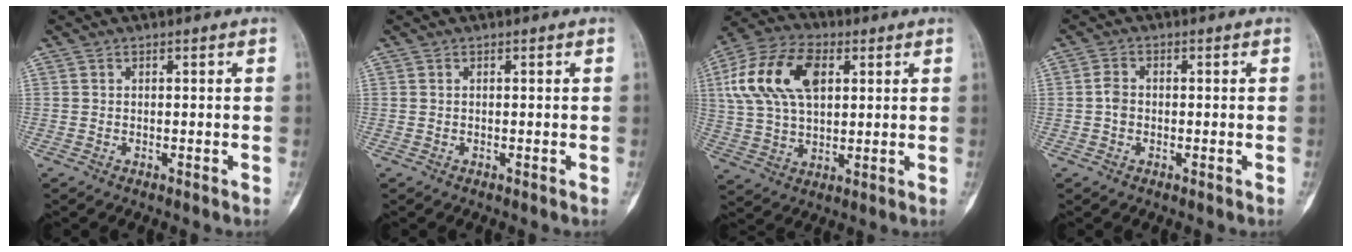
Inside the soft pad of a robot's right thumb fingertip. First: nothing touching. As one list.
[{"total": 0.0}, {"total": 16.7, "force": [4.8, 10.0, 12.4], "torque": [-0.233, 0.010, 0.085]}, {"total": 2.3, "force": [-0.4, 1.8, 1.3], "torque": [-0.015, 0.007, -0.014]}]